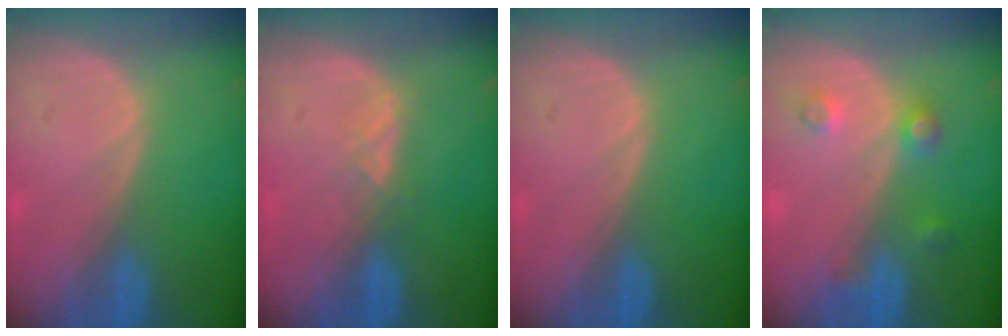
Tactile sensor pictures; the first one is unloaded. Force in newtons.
{"total": 2.0, "press": 1.9, "slide": 0.7}
{"total": 0.0}
{"total": 3.4, "press": 3.3, "slide": 0.9}